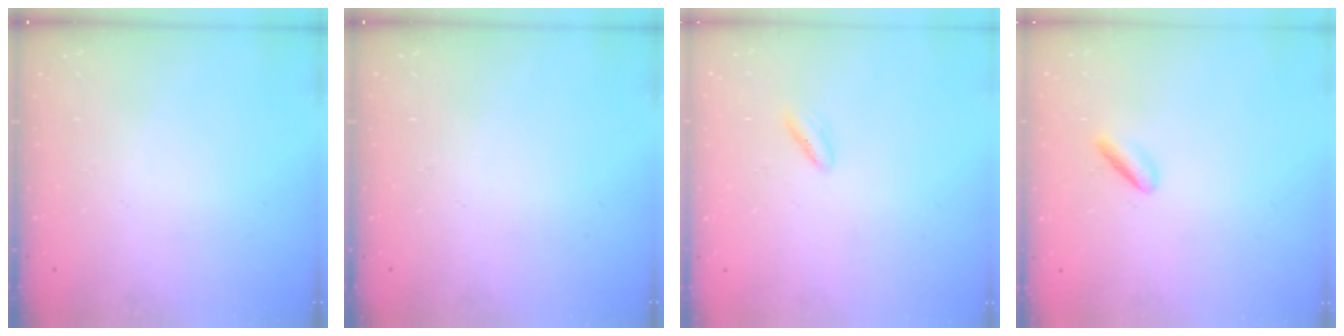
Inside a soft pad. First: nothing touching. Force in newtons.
{"total": 0.0}
{"total": 1.4, "press": 1.2, "slide": 0.7}
{"total": 2.4, "press": 2.2, "slide": 1.0}